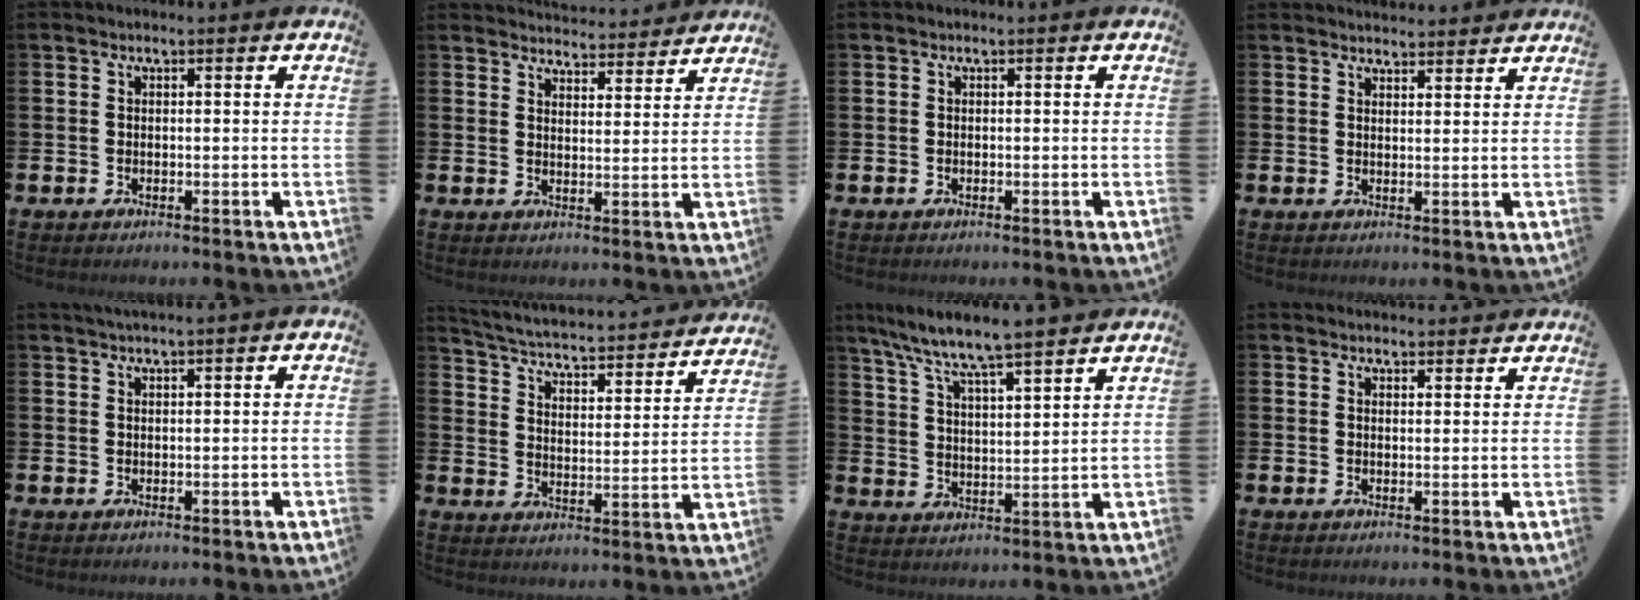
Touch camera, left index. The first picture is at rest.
{"total": 4.4, "force": [4.3, 0.5, -0.2], "torque": [0.003, -0.037, 0.074]}
{"total": 0.0}
{"total": 3.1, "force": [3.0, 0.5, -0.1], "torque": [-0.001, -0.016, 0.055]}
{"total": 1.2, "force": [1.0, -0.1, 0.5], "torque": [-0.013, 0.003, 0.019]}
{"total": 3.9, "force": [3.7, 0.8, 1.2], "torque": [-0.047, -0.041, 0.051]}
{"total": 8.0, "force": [7.6, 0.3, 2.5], "torque": [-0.080, -0.048, 0.134]}
{"total": 2.4, "force": [2.4, 0.4, -0.1], "torque": [0.009, -0.014, 0.041]}